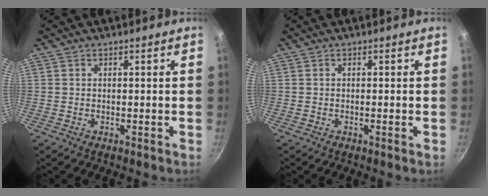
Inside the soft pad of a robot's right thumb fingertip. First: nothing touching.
{"total": 0.6, "force": [-0.2, 0.0, 0.5], "torque": [-0.010, 0.001, -0.006]}